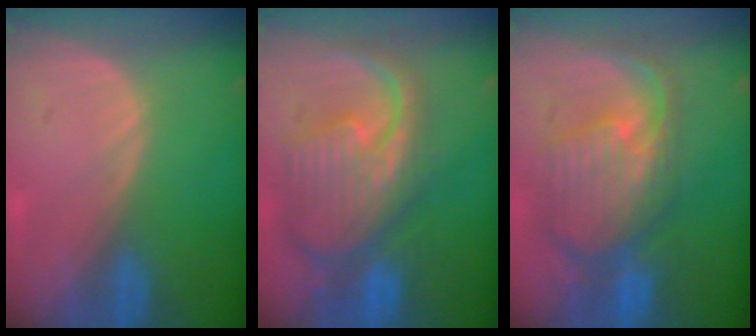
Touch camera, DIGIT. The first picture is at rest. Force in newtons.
{"total": 12.2, "press": 10.5, "slide": 6.2}
{"total": 10.9, "press": 9.6, "slide": 5.2}